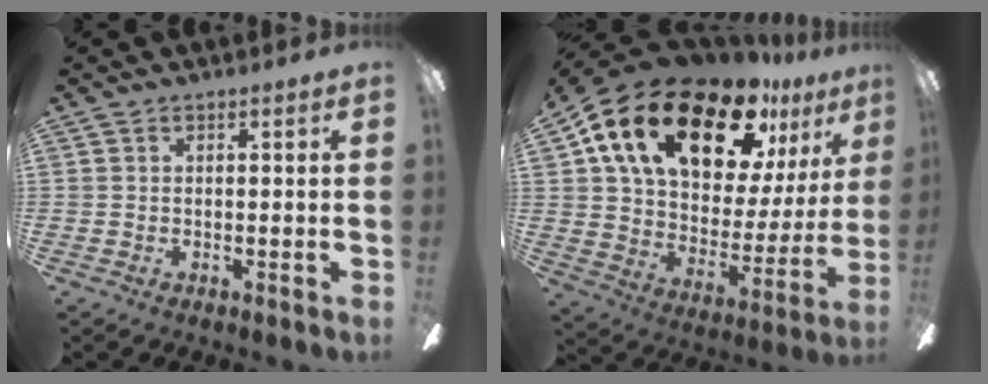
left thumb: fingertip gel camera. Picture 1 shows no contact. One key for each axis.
{"total": 26.2, "fx": 16.1, "fy": 12.6, "fz": 16.4, "tx": -0.305, "ty": -0.084, "tz": 0.276}